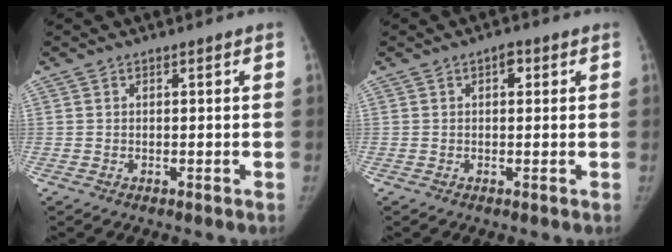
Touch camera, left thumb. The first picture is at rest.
{"total": 2.0, "force": [0.7, 1.3, 1.5], "torque": [-0.011, 0.003, 0.006]}